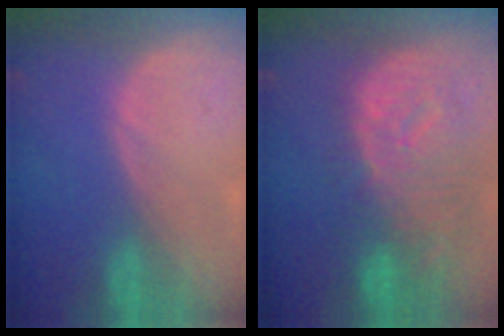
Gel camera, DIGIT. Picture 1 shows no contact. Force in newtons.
{"total": 12.5, "press": 10.8, "slide": 6.3}